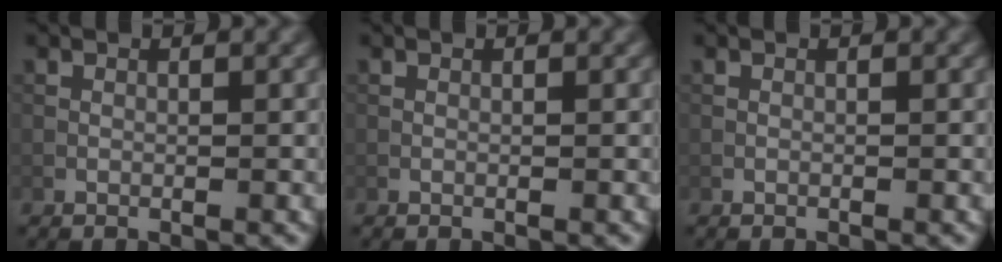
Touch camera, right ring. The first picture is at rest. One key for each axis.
{"total": 0.0}
{"total": 0.0}